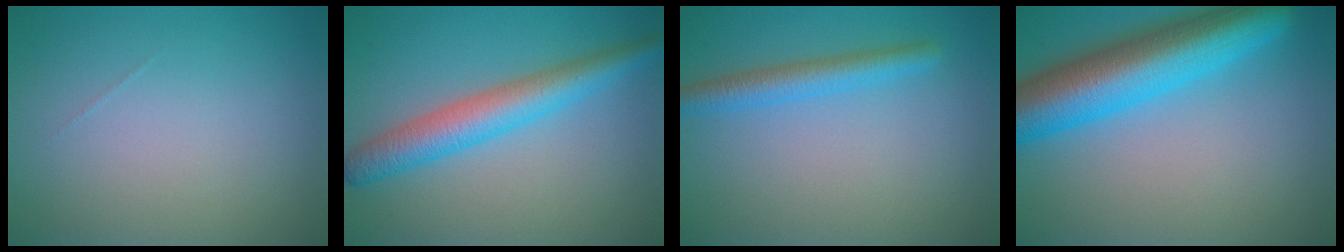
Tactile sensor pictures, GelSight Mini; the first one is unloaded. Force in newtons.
{"total": 4.9, "press": 4.9, "slide": 0.1}
{"total": 2.8, "press": 2.8, "slide": 0.1}
{"total": 9.9, "press": 9.9, "slide": 0.4}